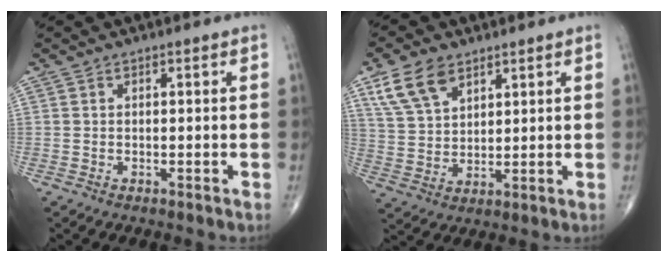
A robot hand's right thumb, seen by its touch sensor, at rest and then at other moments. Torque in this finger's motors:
{"motor_torque": [-0.66, 1.02, 0.62, 0.46, 0.07]}